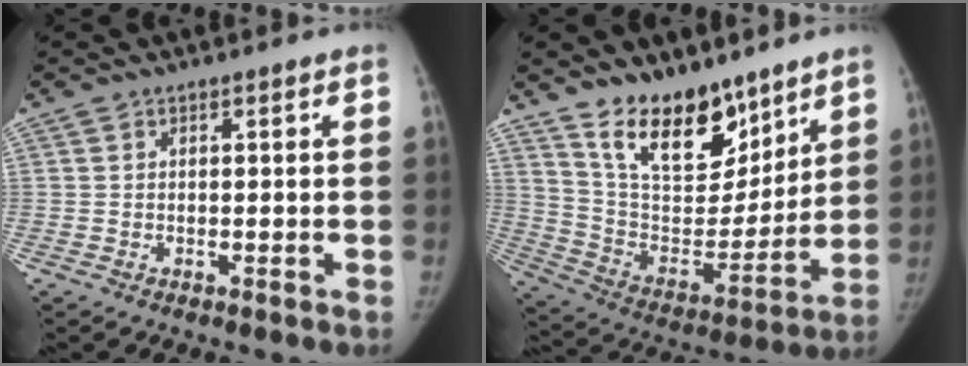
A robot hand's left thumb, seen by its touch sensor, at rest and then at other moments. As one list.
[{"total": 18.4, "force": [13.0, 8.9, 9.5], "torque": [-0.101, -0.084, 0.234]}]